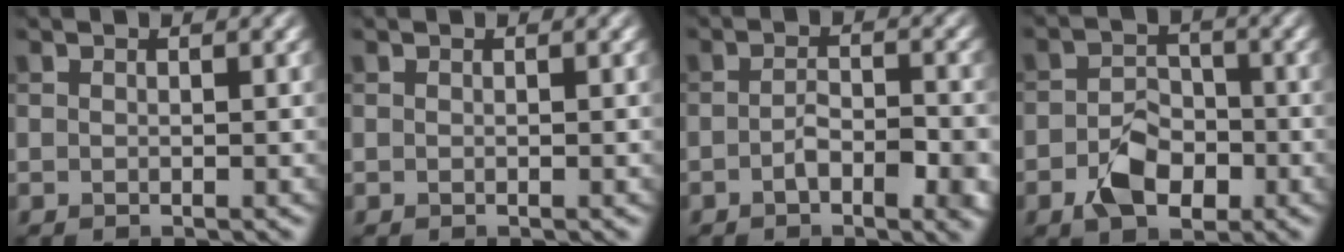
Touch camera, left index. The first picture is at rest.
{"total": 0.0}
{"total": 3.8, "force": [-1.5, 1.4, 3.2], "torque": [-0.057, -0.001, -0.025]}
{"total": 4.7, "force": [-2.2, 3.0, 2.8], "torque": [-0.050, -0.002, -0.043]}